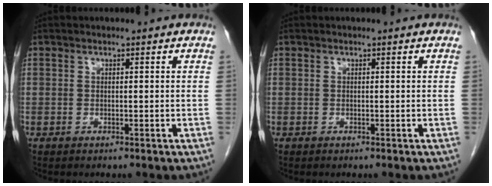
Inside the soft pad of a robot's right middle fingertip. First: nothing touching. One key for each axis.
{"total": 0.0}